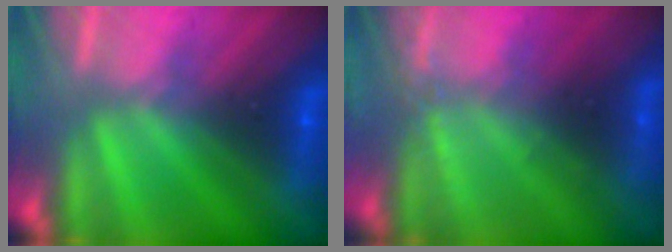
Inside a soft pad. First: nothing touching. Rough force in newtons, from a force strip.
{"total": 2.0}